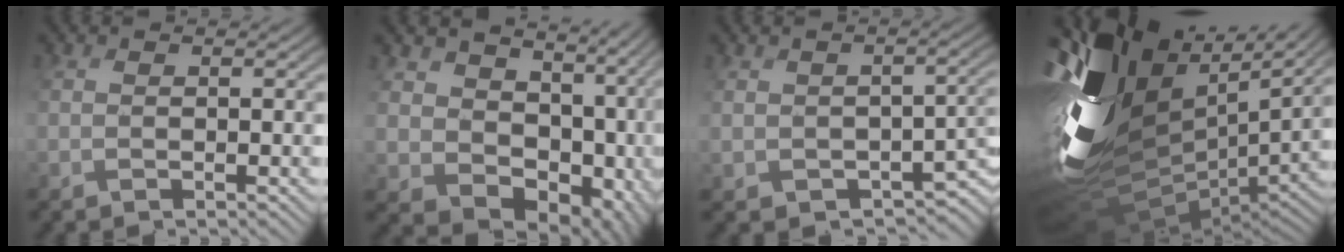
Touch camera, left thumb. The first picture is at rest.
{"total": 10.3, "force": [1.4, 8.3, 5.9], "torque": [-0.111, -0.035, 0.048]}
{"total": 3.4, "force": [-1.8, 2.4, 1.5], "torque": [-0.026, -0.014, -0.017]}
{"total": 14.9, "force": [4.4, 10.4, 9.7], "torque": [-0.263, -0.015, 0.098]}